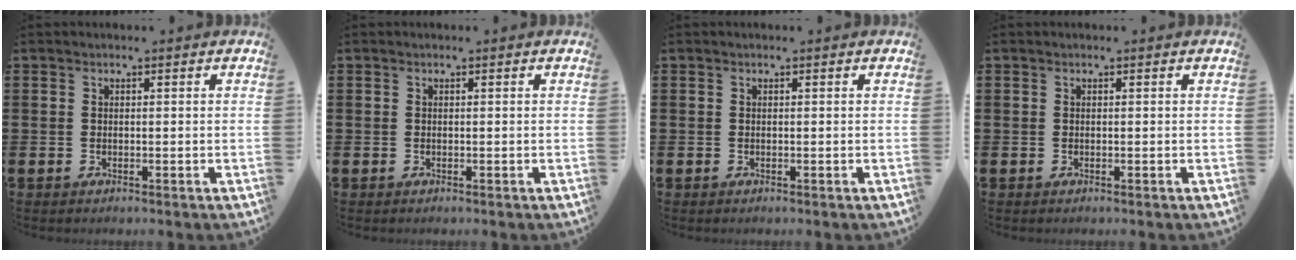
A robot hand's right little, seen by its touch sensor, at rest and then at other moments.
{"total": 0.0}
{"total": 0.0}
{"total": 0.0}